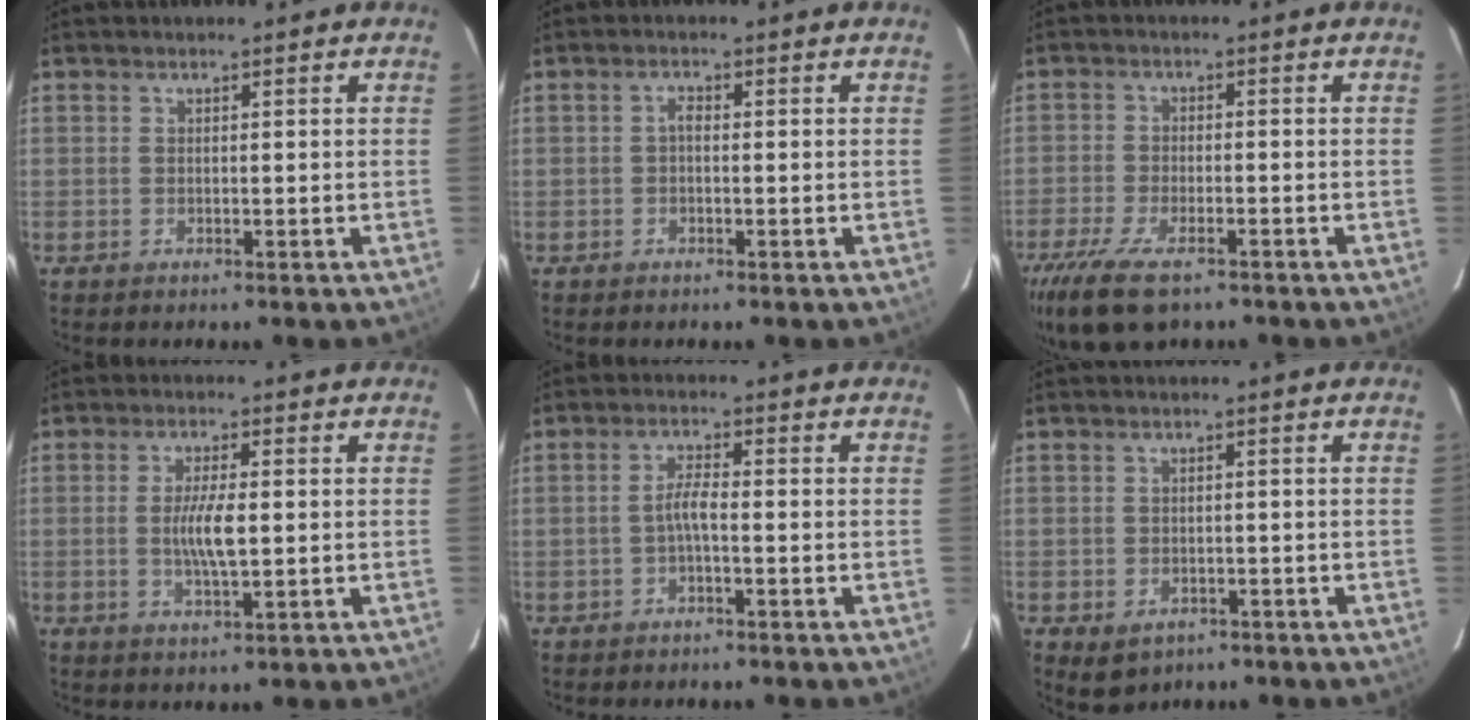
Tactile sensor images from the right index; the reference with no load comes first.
{"total": 1.2, "force": [-0.3, 0.6, 0.9], "torque": [-0.018, 0.007, -0.007]}
{"total": 12.4, "force": [-8.5, 4.6, 7.7], "torque": [-0.185, -0.039, -0.155]}
{"total": 6.0, "force": [-0.2, 1.5, 5.8], "torque": [-0.108, -0.004, -0.001]}
{"total": 2.6, "force": [-1.0, 0.3, 2.4], "torque": [-0.049, 0.007, -0.021]}
{"total": 4.3, "force": [-1.9, 3.3, 1.8], "torque": [-0.036, -0.003, -0.017]}